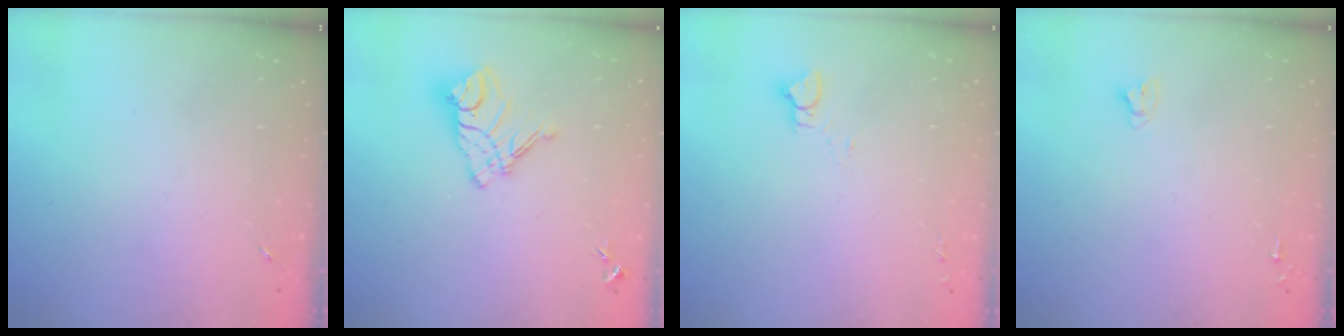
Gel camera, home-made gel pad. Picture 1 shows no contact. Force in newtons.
{"total": 12.6, "press": 12.5, "slide": 1.3}
{"total": 3.9, "press": 3.9, "slide": 0.4}
{"total": 2.7, "press": 2.7, "slide": 0.2}